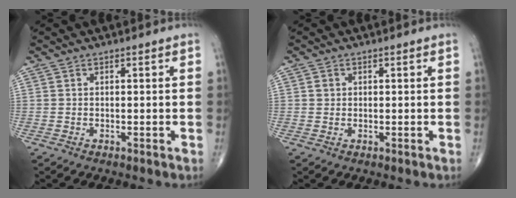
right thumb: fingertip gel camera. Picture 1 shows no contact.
{"total": 1.0, "force": [0.2, 0.9, 0.3], "torque": [-0.001, 0.001, 0.003]}